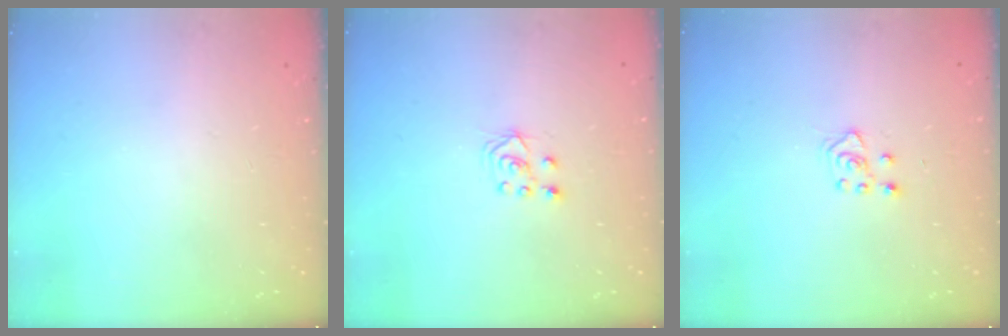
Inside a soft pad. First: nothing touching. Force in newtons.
{"total": 3.9, "press": 3.8, "slide": 0.7}
{"total": 4.9, "press": 4.8, "slide": 0.8}